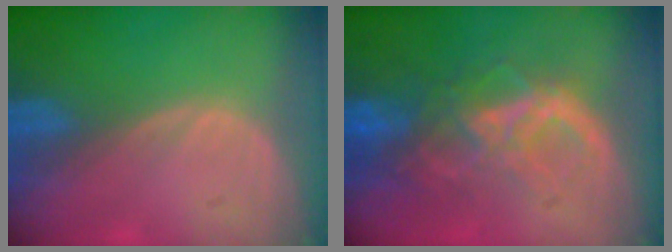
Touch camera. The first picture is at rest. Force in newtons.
{"total": 8.6, "press": 7.5, "slide": 4.2}